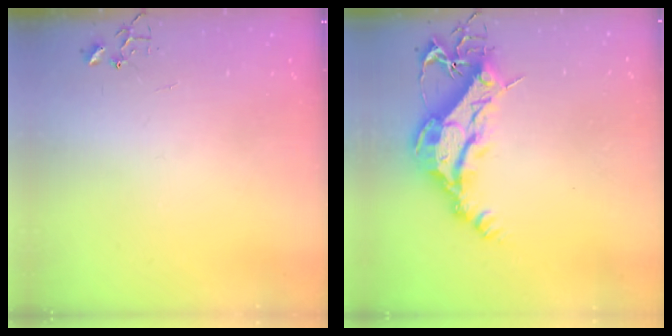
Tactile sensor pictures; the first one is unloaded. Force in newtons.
{"total": 14.3, "press": 14.2, "slide": 1.5}